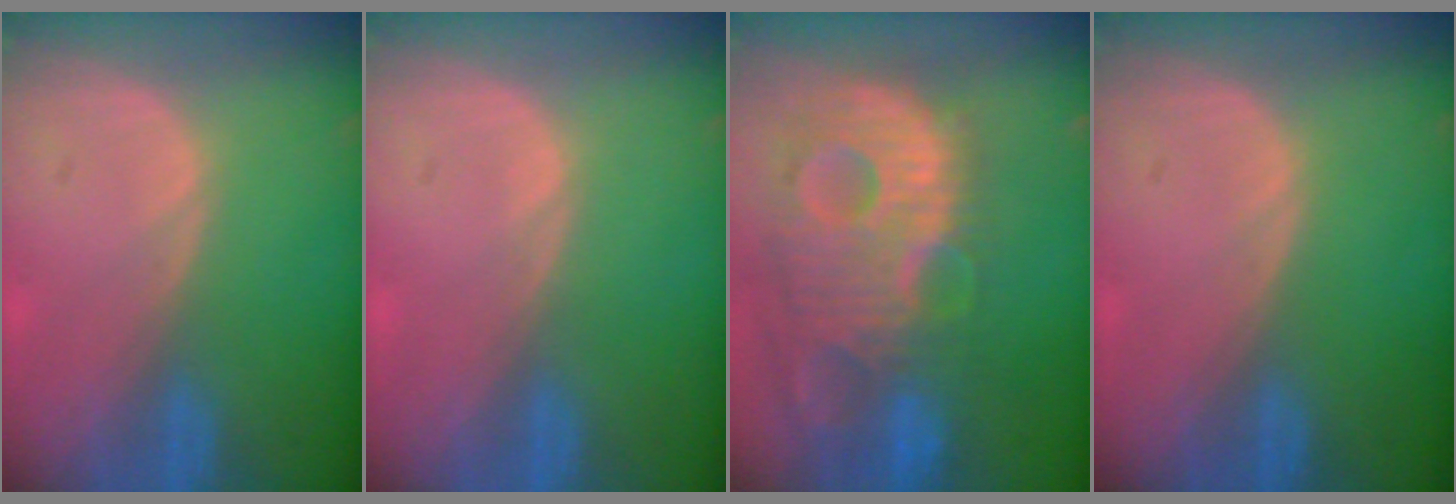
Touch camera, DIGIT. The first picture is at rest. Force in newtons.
{"total": 0.6, "press": 0.1, "slide": 0.6}
{"total": 13.9, "press": 12.0, "slide": 7.0}
{"total": 0.0}